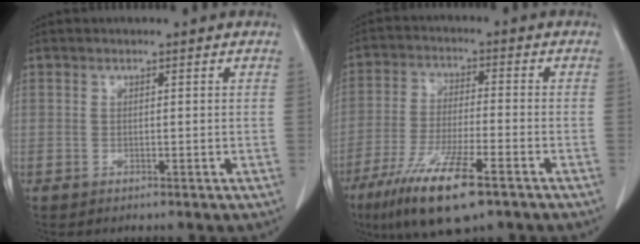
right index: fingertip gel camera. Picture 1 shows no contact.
{"total": 12.9, "force": [-7.8, 2.0, 10.1], "torque": [-0.194, -0.029, -0.135]}